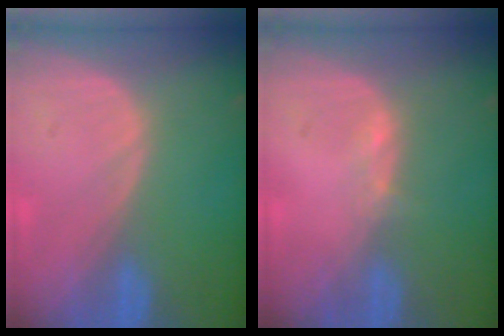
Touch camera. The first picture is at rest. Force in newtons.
{"total": 1.0, "press": 0.8, "slide": 0.5}